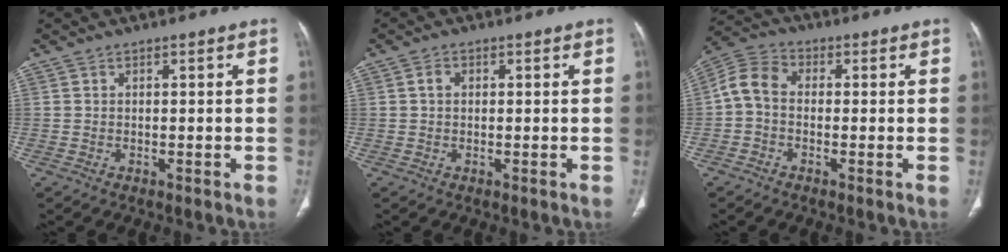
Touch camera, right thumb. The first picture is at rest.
{"total": 1.9, "force": [0.3, 1.4, 1.2], "torque": [-0.015, 0.006, 0.007]}
{"total": 6.8, "force": [-0.4, 5.0, 4.6], "torque": [-0.078, 0.023, -0.025]}